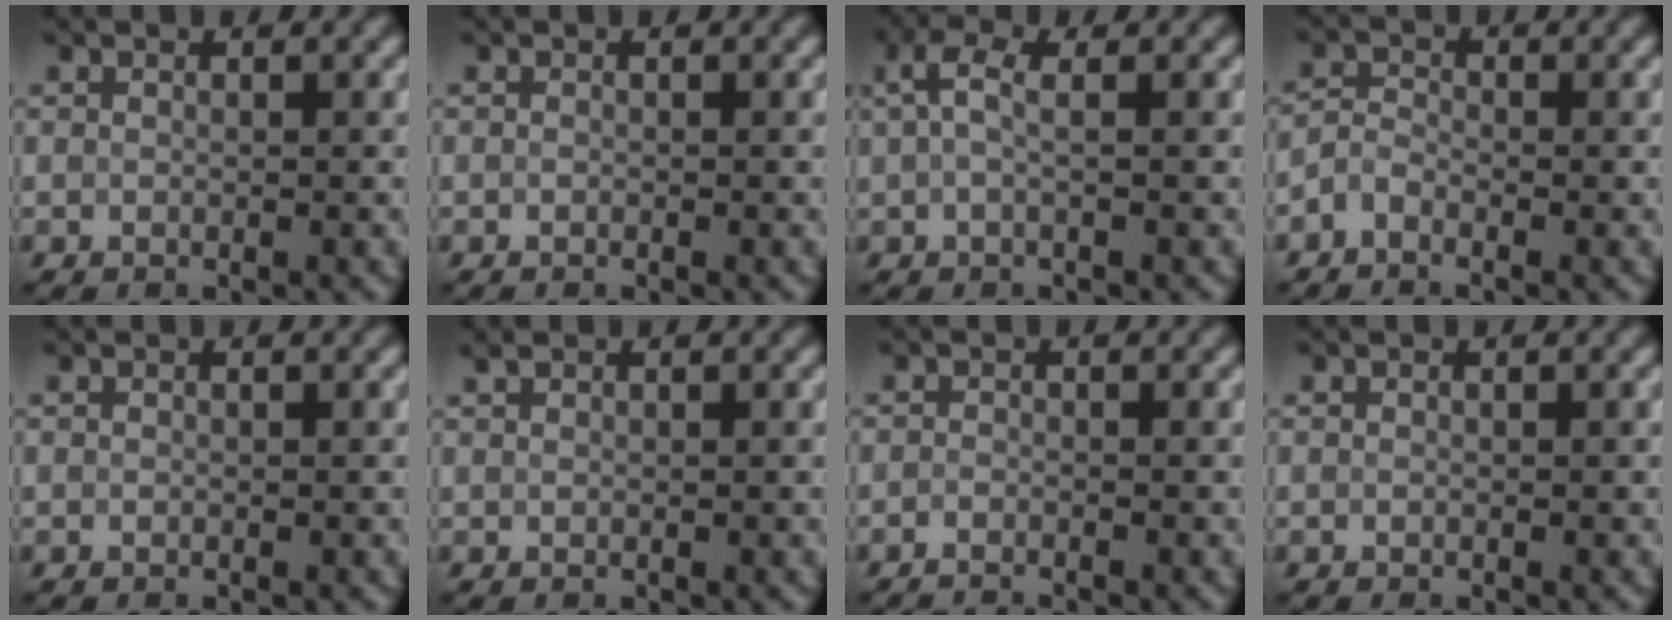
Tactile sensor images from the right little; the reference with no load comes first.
{"total": 0.0}
{"total": 2.4, "force": [0.6, 0.8, 2.2], "torque": [-0.047, 0.008, 0.008]}
{"total": 1.6, "force": [-1.1, 0.9, 0.9], "torque": [-0.016, 0.005, -0.029]}
{"total": 0.0}
{"total": 0.6, "force": [0.5, 0.1, 0.3], "torque": [-0.008, 0.005, 0.013]}
{"total": 1.0, "force": [-0.9, 0.1, 0.2], "torque": [-0.002, -0.004, -0.020]}
{"total": 0.0}